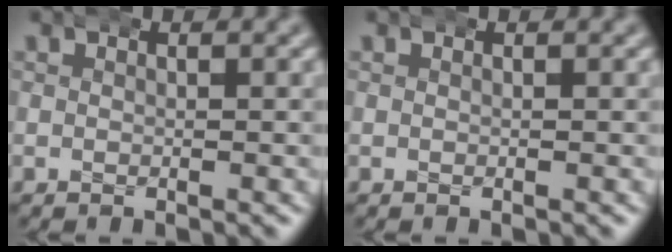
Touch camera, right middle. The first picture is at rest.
{"total": 0.0}